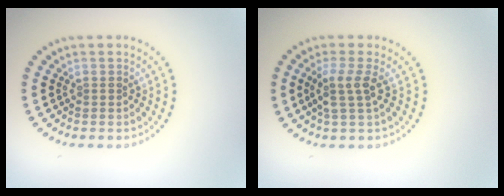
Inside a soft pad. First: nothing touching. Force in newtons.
{"total": 2.6, "press": 2.0, "slide": 1.6}